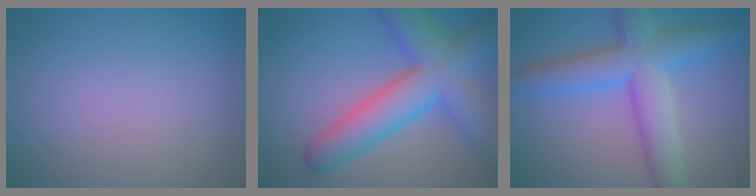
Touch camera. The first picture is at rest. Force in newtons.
{"total": 8.3, "press": 8.3, "slide": 0.3}
{"total": 7.2, "press": 7.2, "slide": 0.2}